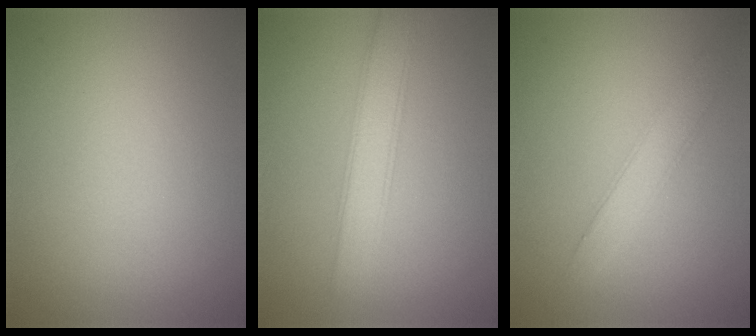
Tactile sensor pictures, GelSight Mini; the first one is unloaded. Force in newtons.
{"total": 3.5, "press": 3.5, "slide": 0.1}
{"total": 2.6, "press": 2.6, "slide": 0.1}